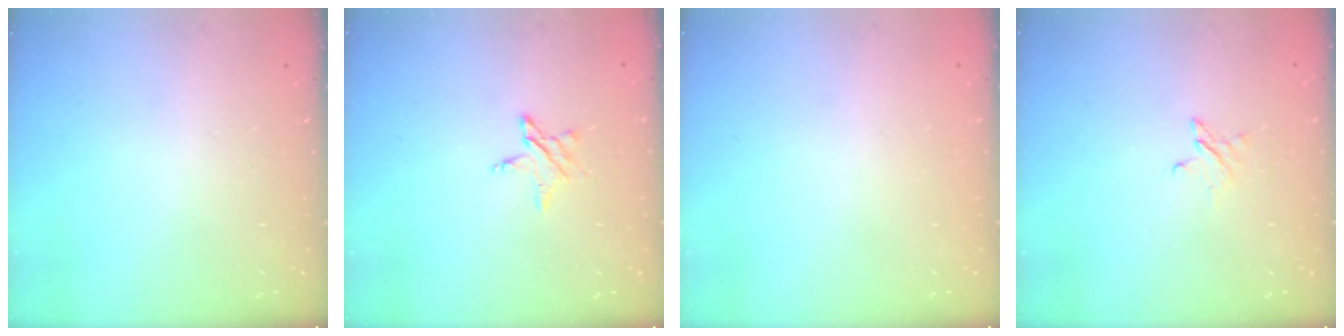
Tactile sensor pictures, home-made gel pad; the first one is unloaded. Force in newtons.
{"total": 4.5, "press": 4.5, "slide": 0.4}
{"total": 0.0}
{"total": 2.7, "press": 2.7, "slide": 0.3}